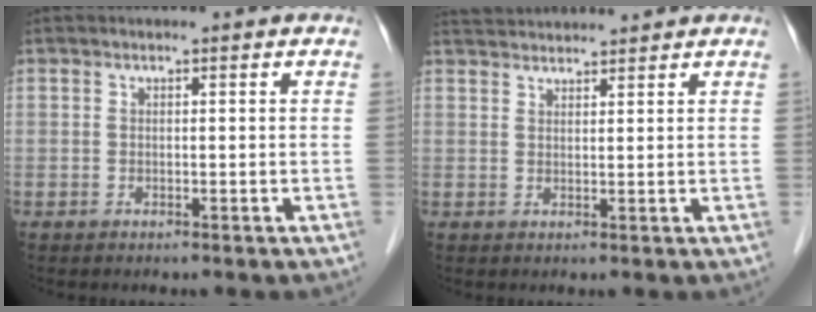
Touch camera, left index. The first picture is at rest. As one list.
[{"total": 6.1, "force": [5.9, 0.2, 1.2], "torque": [-0.027, 0.038, 0.096]}]